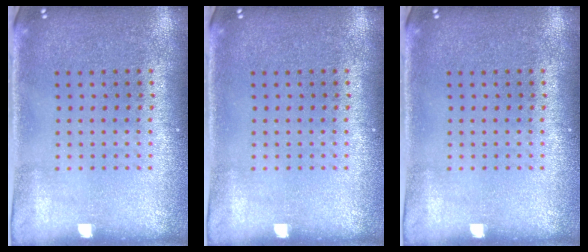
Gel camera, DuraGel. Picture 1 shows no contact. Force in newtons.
{"total": 0.0}
{"total": 0.0}